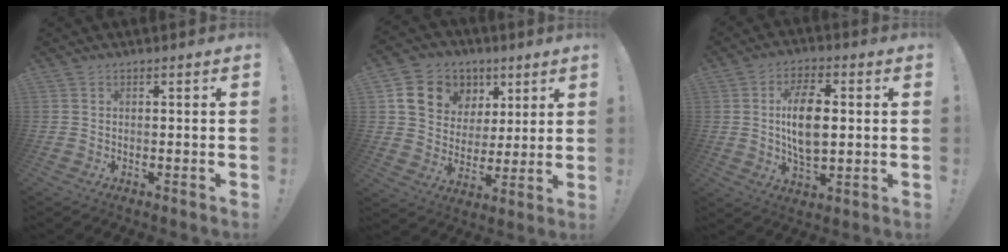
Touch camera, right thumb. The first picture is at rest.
{"total": 13.8, "force": [6.0, 11.5, 4.8], "torque": [-0.078, -0.022, 0.133]}
{"total": 12.4, "force": [1.2, 6.7, 10.4], "torque": [-0.190, 0.000, 0.017]}